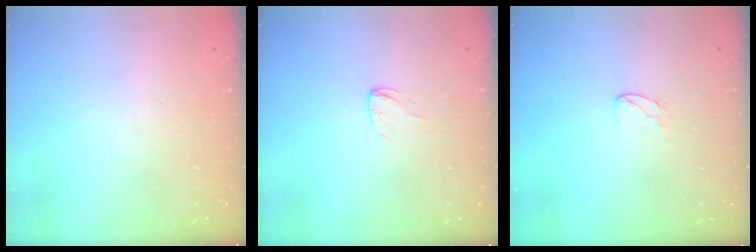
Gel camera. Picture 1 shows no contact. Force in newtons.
{"total": 3.4, "press": 3.3, "slide": 0.3}
{"total": 4.0, "press": 4.0, "slide": 0.3}